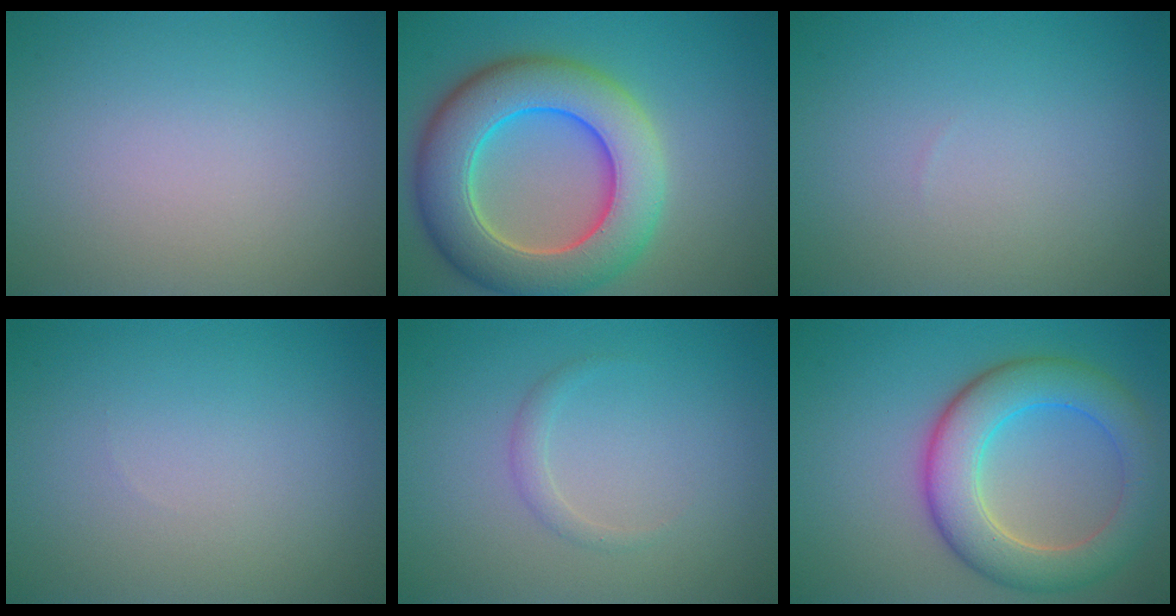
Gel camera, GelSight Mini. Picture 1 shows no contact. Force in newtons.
{"total": 10.5, "press": 10.5, "slide": 0.7}
{"total": 0.0}
{"total": 0.0}
{"total": 1.1, "press": 1.1, "slide": 0.0}
{"total": 7.3, "press": 7.3, "slide": 0.4}